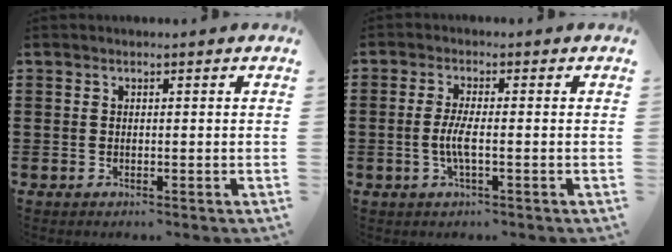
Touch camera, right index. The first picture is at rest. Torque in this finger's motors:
{"motor_torque": [2.14, 0.00, 0.30, 0.10]}